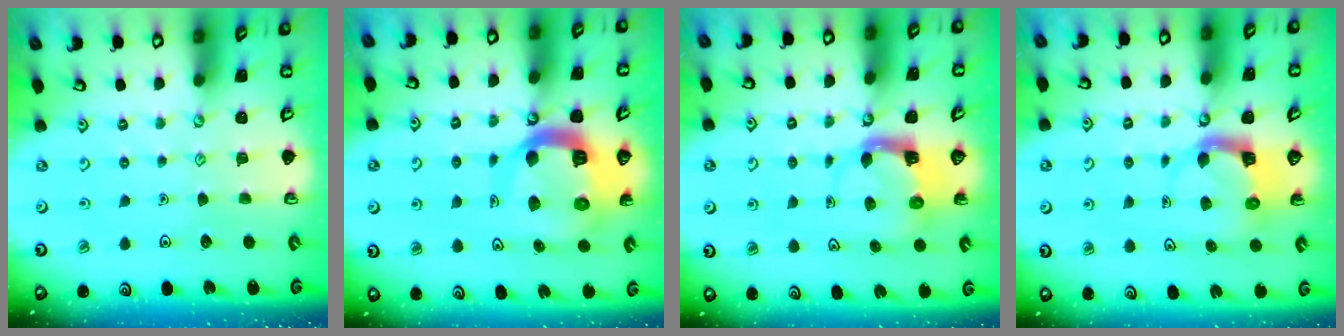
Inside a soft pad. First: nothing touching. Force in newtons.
{"total": 12.9, "press": 12.8, "slide": 1.6}
{"total": 3.8, "press": 3.8, "slide": 0.7}
{"total": 3.8, "press": 3.7, "slide": 0.7}